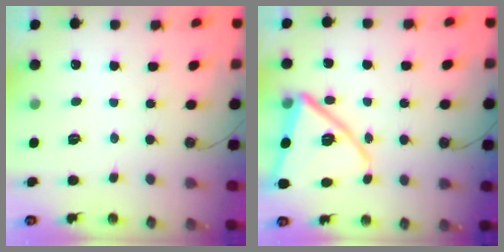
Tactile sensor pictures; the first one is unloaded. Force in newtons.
{"total": 16.6, "press": 16.5, "slide": 1.9}